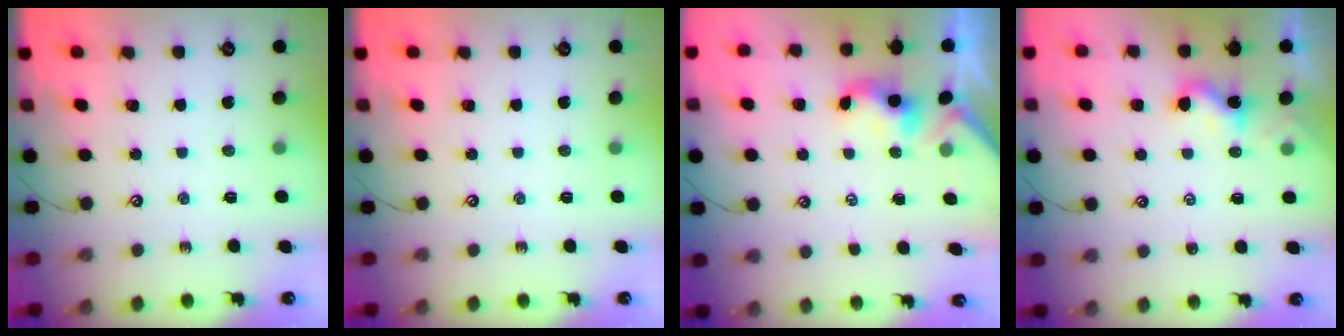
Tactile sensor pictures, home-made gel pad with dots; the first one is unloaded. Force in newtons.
{"total": 0.0}
{"total": 0.6, "press": 0.5, "slide": 0.3}
{"total": 1.3, "press": 1.2, "slide": 0.5}